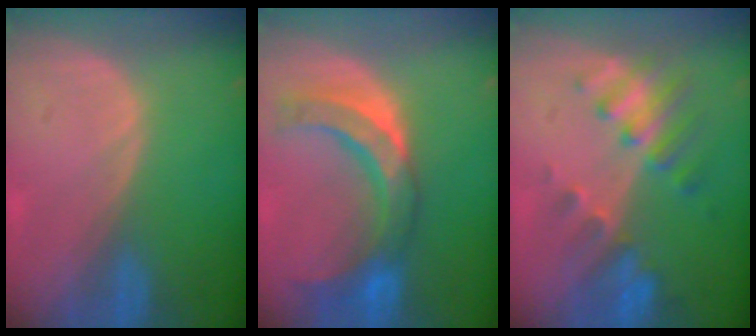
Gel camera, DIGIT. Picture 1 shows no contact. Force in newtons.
{"total": 9.5, "press": 9.2, "slide": 2.5}
{"total": 7.9, "press": 7.0, "slide": 3.7}